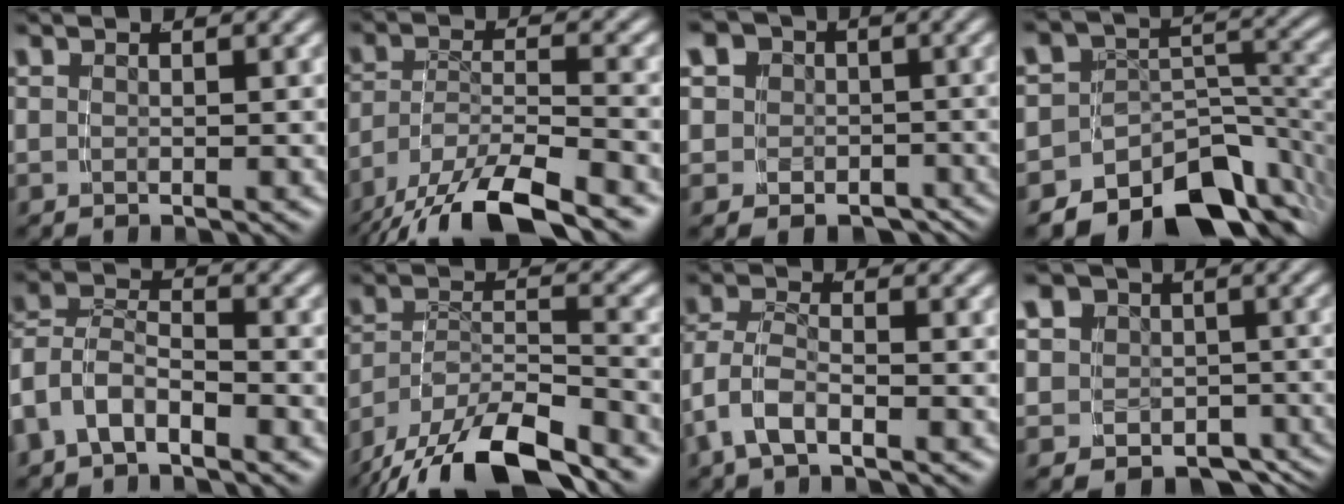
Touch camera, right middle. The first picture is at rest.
{"total": 8.7, "force": [-5.5, 3.7, 5.5], "torque": [-0.103, -0.029, -0.077]}
{"total": 14.5, "force": [-4.6, 12.8, 5.0], "torque": [-0.113, -0.031, -0.089]}
{"total": 16.1, "force": [-9.4, 10.6, 7.7], "torque": [-0.133, -0.041, -0.141]}
{"total": 7.4, "force": [-2.7, 6.4, 2.8], "torque": [-0.088, -0.025, -0.055]}
{"total": 9.7, "force": [-6.6, 5.2, 5.0], "torque": [-0.091, -0.022, -0.108]}
{"total": 3.4, "force": [-1.2, 2.2, 2.3], "torque": [-0.064, -0.021, -0.014]}
{"total": 15.9, "force": [-5.9, 13.6, 5.8], "torque": [-0.126, -0.040, -0.106]}